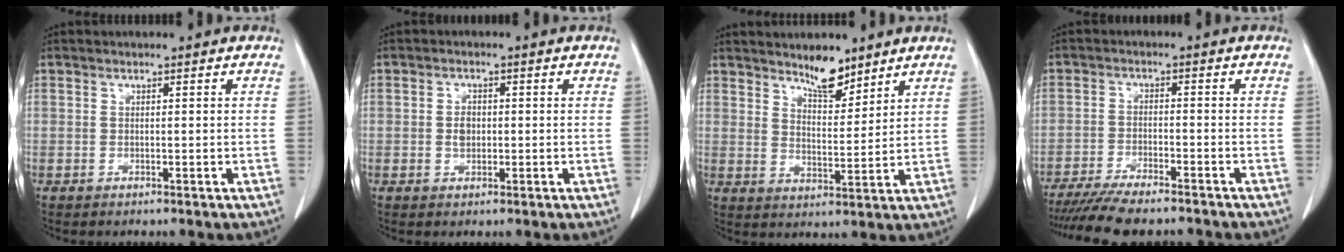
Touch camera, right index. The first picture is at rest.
{"total": 2.1, "force": [-0.3, 1.5, 1.4], "torque": [-0.024, 0.005, 0.000]}
{"total": 5.7, "force": [4.8, 1.5, 2.6], "torque": [-0.047, -0.007, 0.085]}
{"total": 12.0, "force": [-10.6, 1.6, 5.4], "torque": [-0.075, -0.012, -0.158]}